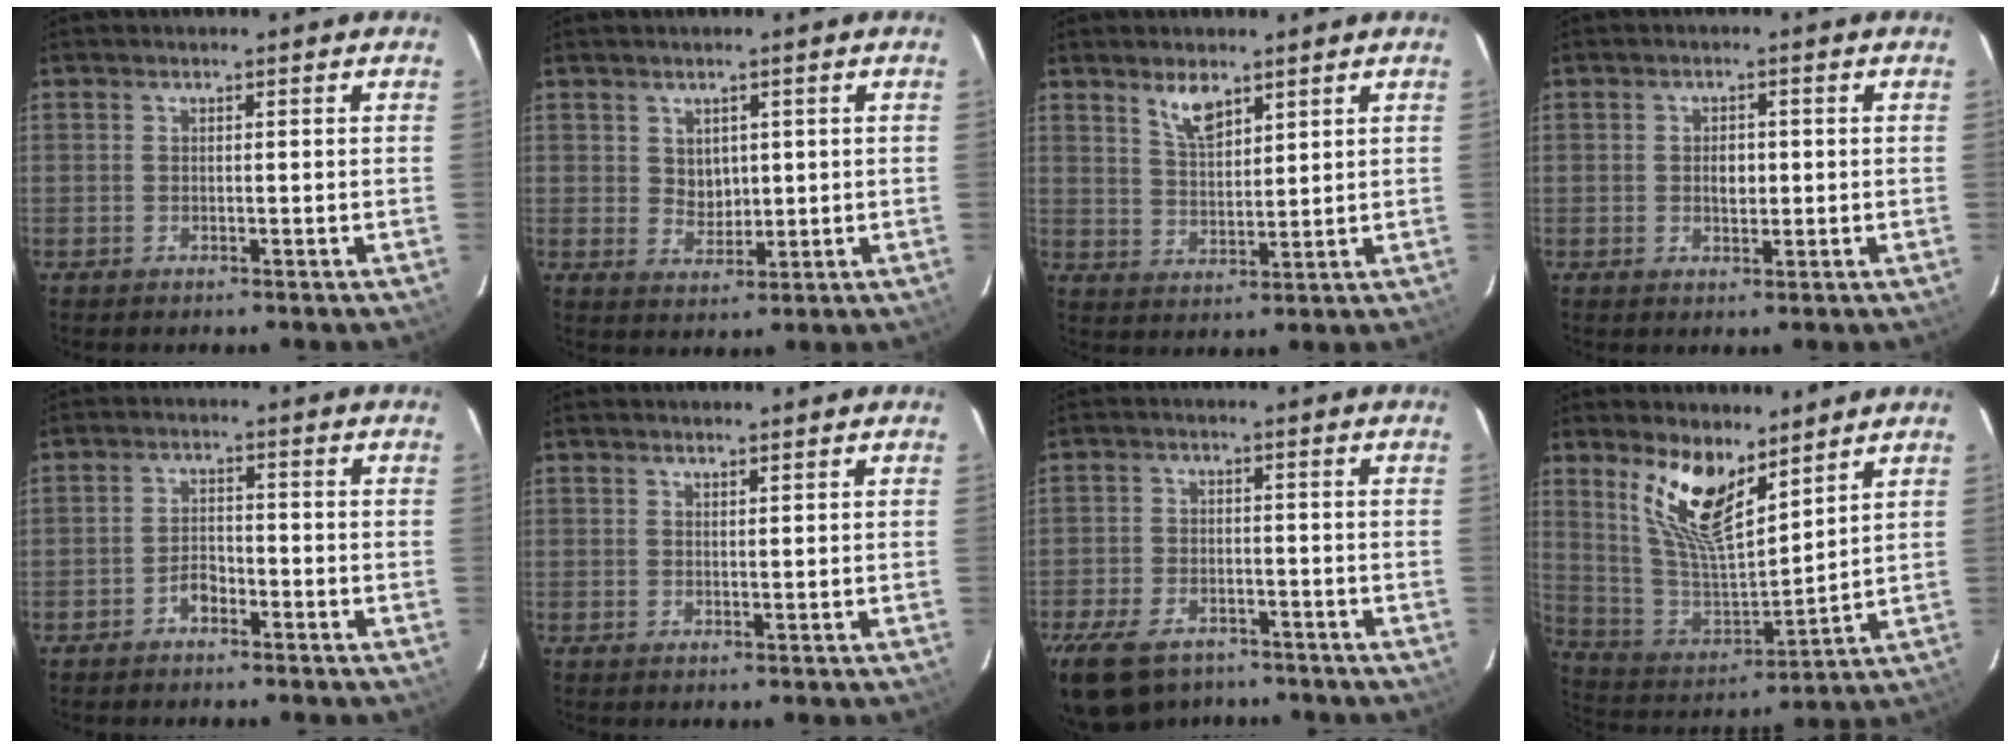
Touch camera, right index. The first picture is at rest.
{"total": 3.6, "force": [1.3, 2.9, 1.6], "torque": [-0.022, 0.001, 0.030]}
{"total": 5.9, "force": [4.2, 2.1, 3.5], "torque": [-0.064, 0.001, 0.084]}
{"total": 2.7, "force": [0.0, 1.8, 2.0], "torque": [-0.033, 0.004, 0.001]}
{"total": 3.0, "force": [-2.2, 1.5, 1.2], "torque": [-0.031, 0.009, -0.036]}
{"total": 1.0, "force": [0.9, 0.2, 0.3], "torque": [-0.008, -0.001, 0.016]}
{"total": 13.3, "force": [-9.2, 7.4, 6.1], "torque": [-0.159, -0.011, -0.153]}
{"total": 14.4, "force": [9.2, 5.2, 9.7], "torque": [-0.196, -0.001, 0.190]}